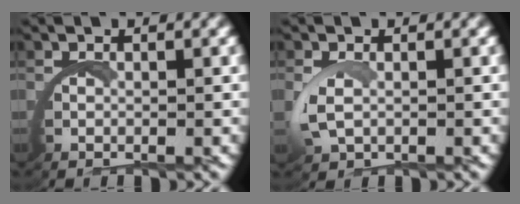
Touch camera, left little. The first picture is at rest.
{"total": 1.6, "force": [0.5, 0.7, 1.3], "torque": [-0.055, -0.007, 0.014]}